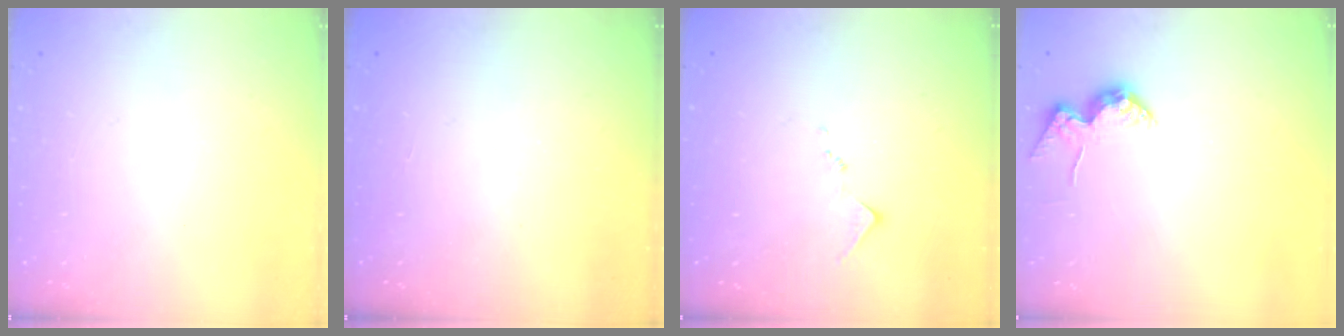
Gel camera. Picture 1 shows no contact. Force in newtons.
{"total": 5.3, "press": 5.2, "slide": 0.7}
{"total": 7.8, "press": 7.8, "slide": 0.2}
{"total": 12.0, "press": 12.0, "slide": 0.8}